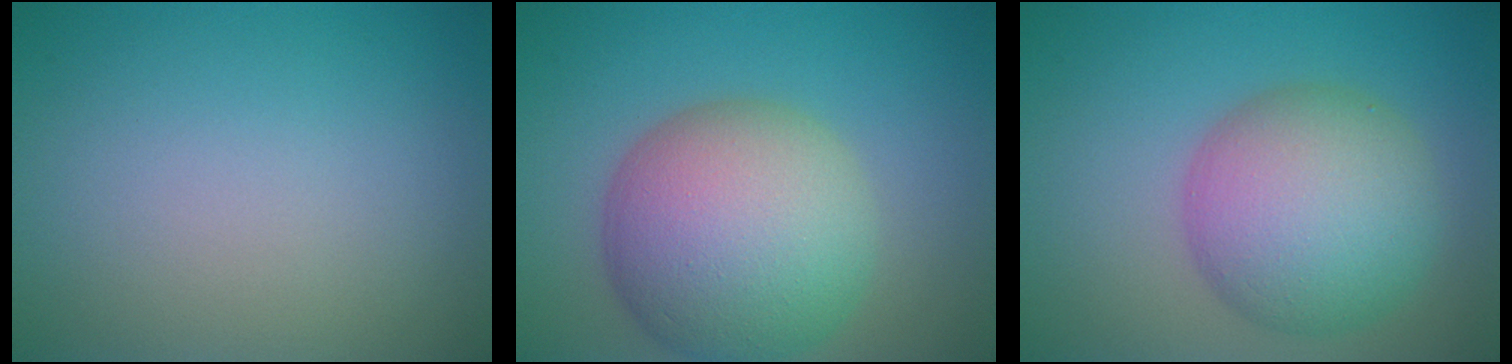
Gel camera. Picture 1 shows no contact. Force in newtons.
{"total": 11.0, "press": 11.0, "slide": 0.4}
{"total": 8.4, "press": 8.4, "slide": 0.5}